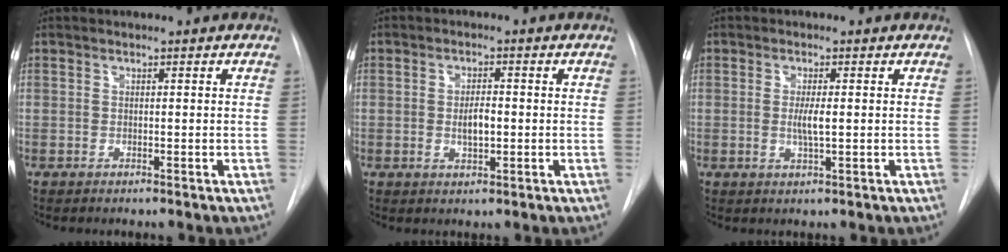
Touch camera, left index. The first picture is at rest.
{"total": 3.3, "force": [-0.3, 1.2, 3.1], "torque": [-0.052, -0.002, -0.004]}
{"total": 2.8, "force": [0.0, 0.3, 2.8], "torque": [-0.055, -0.006, -0.001]}